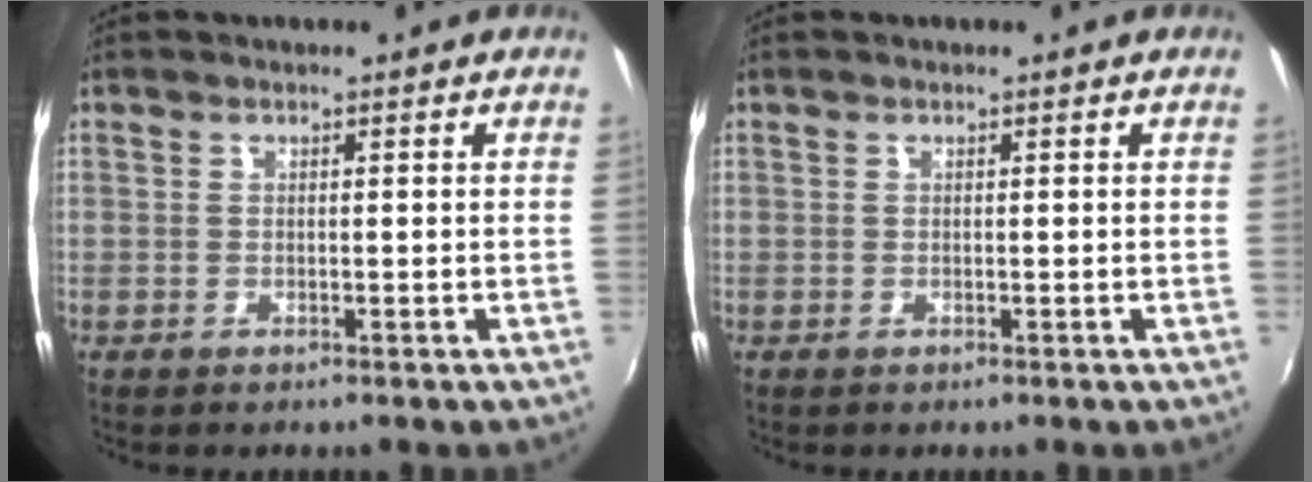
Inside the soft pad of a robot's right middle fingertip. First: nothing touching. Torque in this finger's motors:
{"motor_torque": [0.24, -0.24, 0.02, 0.01]}